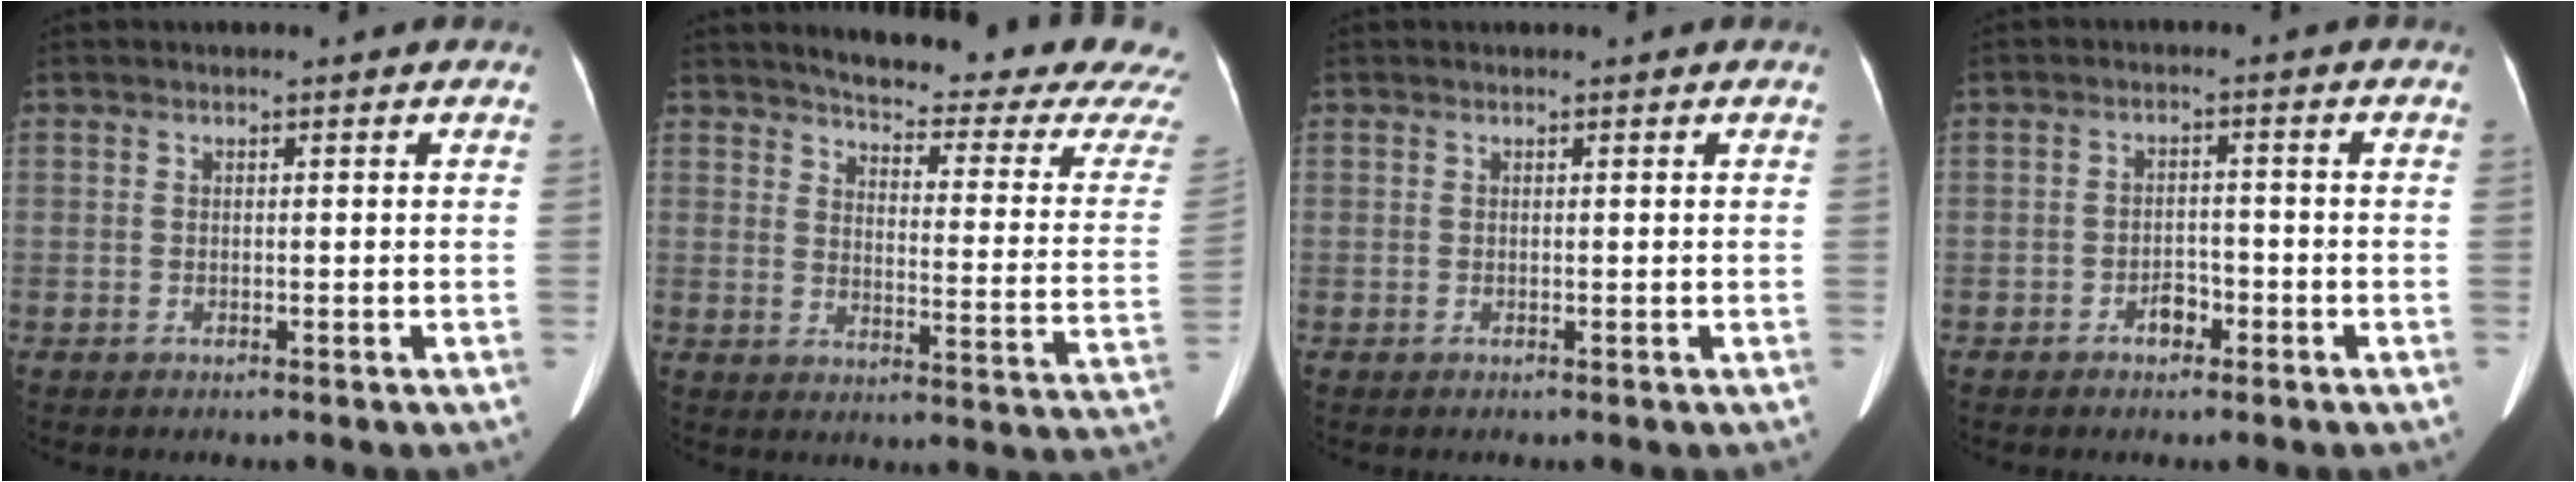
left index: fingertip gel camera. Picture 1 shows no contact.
{"total": 23.3, "force": [21.9, 1.0, 7.9], "torque": [-0.103, -0.105, 0.250]}
{"total": 0.6, "force": [0.6, 0.1, 0.1], "torque": [0.000, 0.008, 0.007]}
{"total": 2.5, "force": [-1.6, 1.4, 1.3], "torque": [-0.018, 0.006, -0.026]}